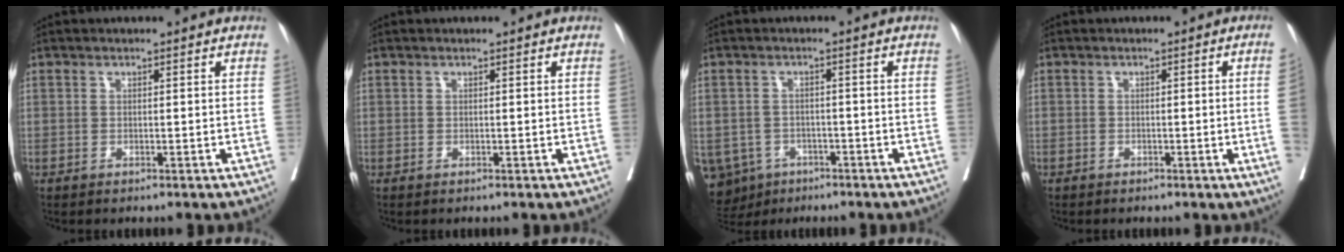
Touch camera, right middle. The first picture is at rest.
{"total": 0.0}
{"total": 9.6, "force": [-5.4, 7.5, 2.2], "torque": [-0.066, -0.001, -0.074]}
{"total": 2.8, "force": [-0.7, -0.7, 2.6], "torque": [-0.034, -0.001, -0.011]}